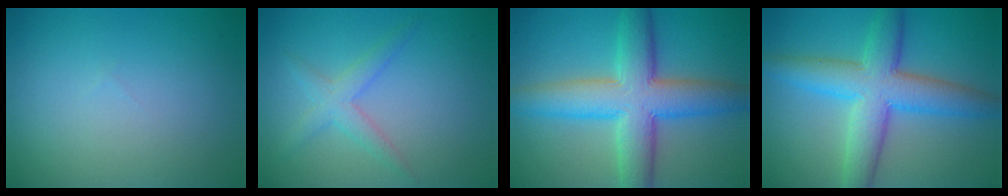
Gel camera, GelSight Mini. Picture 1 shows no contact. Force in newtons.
{"total": 2.3, "press": 2.3, "slide": 0.1}
{"total": 8.9, "press": 8.9, "slide": 0.2}
{"total": 7.7, "press": 7.7, "slide": 0.1}